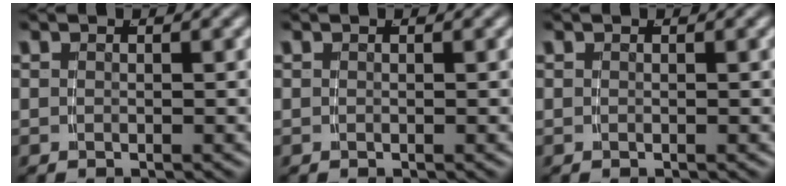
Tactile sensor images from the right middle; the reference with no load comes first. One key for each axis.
{"total": 0.0}
{"total": 0.0}